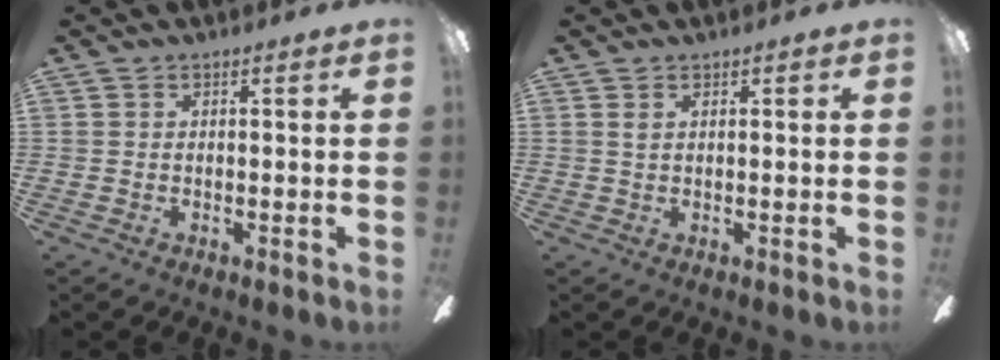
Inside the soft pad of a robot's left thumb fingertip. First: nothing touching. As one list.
[{"total": 1.0, "force": [0.5, 0.3, 0.7], "torque": [-0.017, 0.002, 0.009]}]